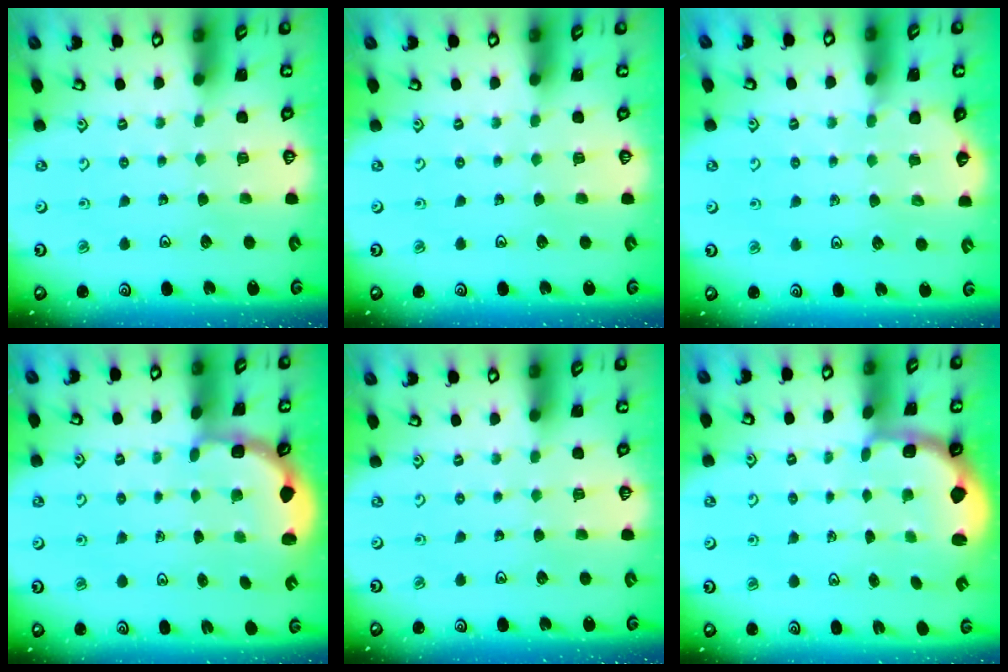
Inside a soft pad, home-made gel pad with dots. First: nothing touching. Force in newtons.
{"total": 0.0}
{"total": 4.7, "press": 4.7, "slide": 0.7}
{"total": 2.9, "press": 2.5, "slide": 1.4}
{"total": 0.0}
{"total": 2.5, "press": 1.2, "slide": 2.2}